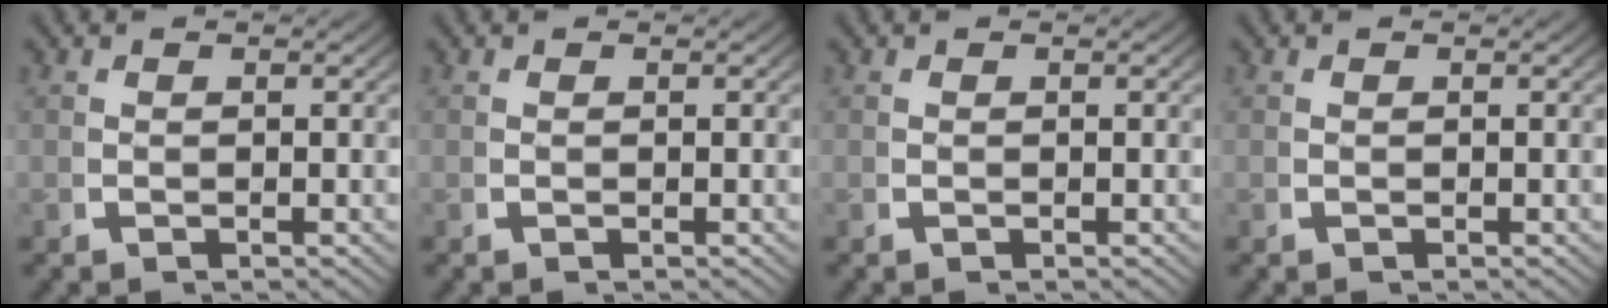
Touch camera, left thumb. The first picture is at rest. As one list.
[{"total": 0.0}, {"total": 0.0}, {"total": 0.0}]